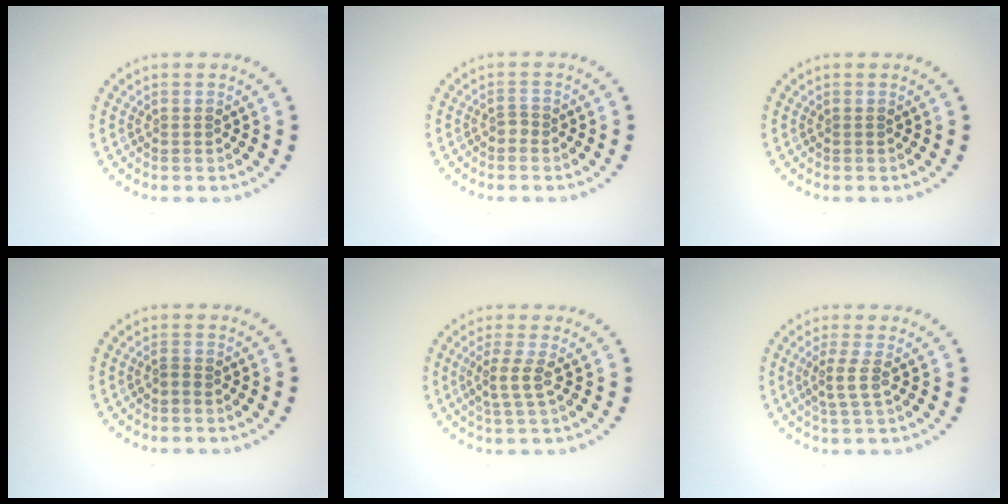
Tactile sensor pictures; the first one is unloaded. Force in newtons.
{"total": 0.9, "press": 0.6, "slide": 0.6}
{"total": 0.0}
{"total": 0.6, "press": 0.3, "slide": 0.5}
{"total": 2.1, "press": 1.5, "slide": 1.4}
{"total": 1.8, "press": 1.4, "slide": 1.2}